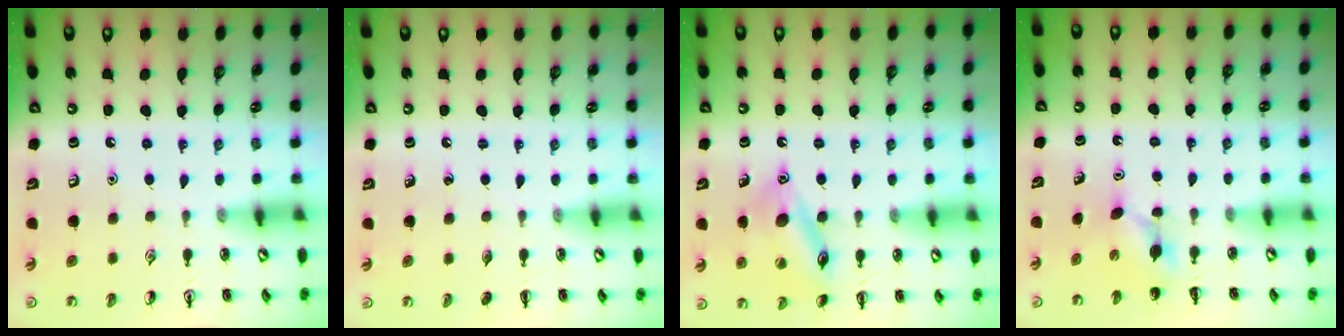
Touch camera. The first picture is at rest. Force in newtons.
{"total": 0.0}
{"total": 14.1, "press": 14.0, "slide": 1.6}
{"total": 2.9, "press": 2.8, "slide": 0.8}